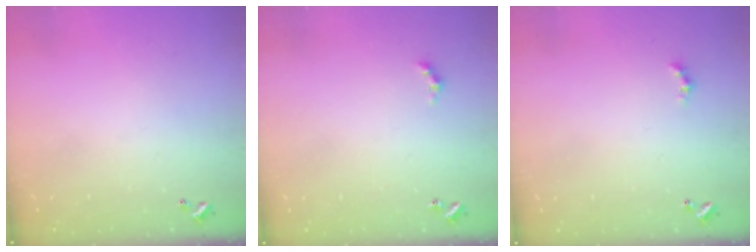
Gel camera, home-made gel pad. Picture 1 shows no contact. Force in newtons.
{"total": 2.4, "press": 2.3, "slide": 0.6}
{"total": 0.0}